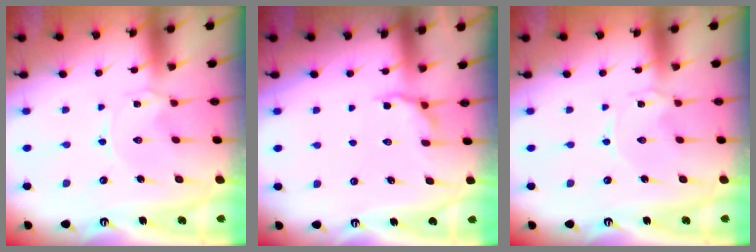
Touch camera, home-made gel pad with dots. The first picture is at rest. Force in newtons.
{"total": 5.1, "press": 4.7, "slide": 1.9}
{"total": 0.0}